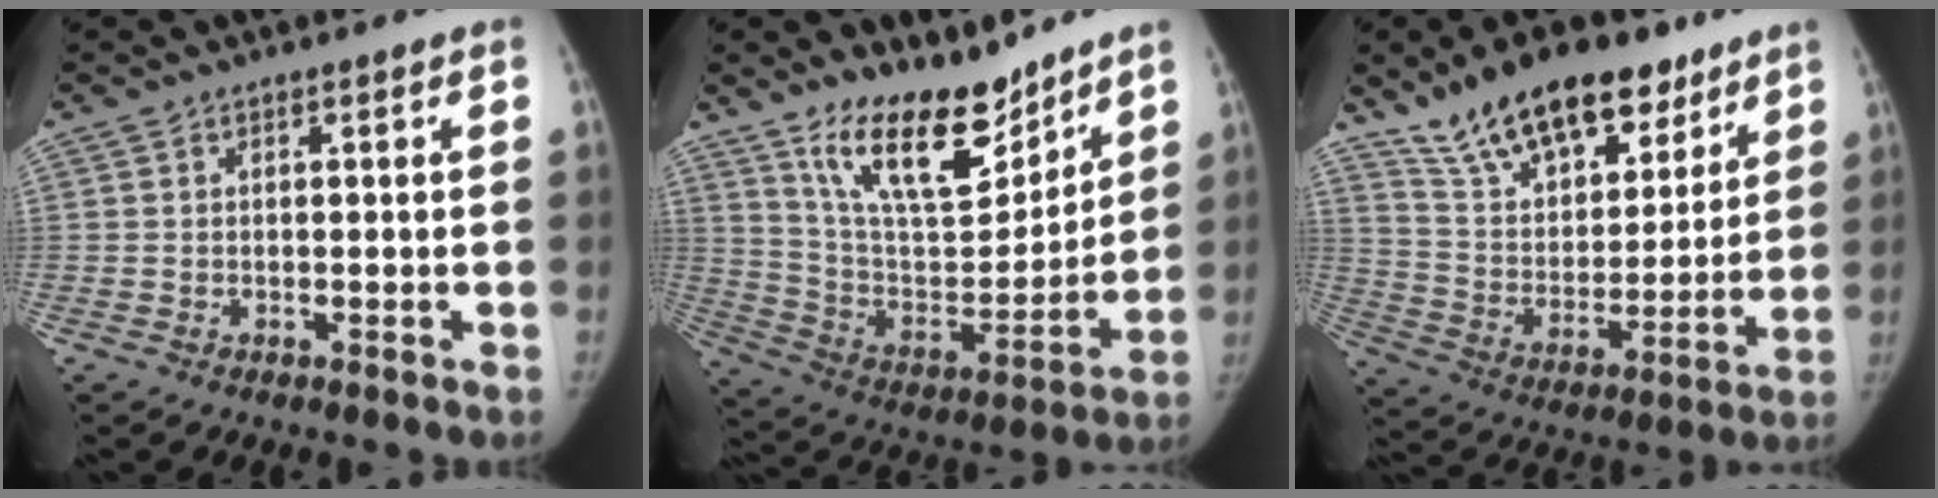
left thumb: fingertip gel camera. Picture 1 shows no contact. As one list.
[{"total": 18.4, "force": [13.6, 7.2, 10.1], "torque": [-0.127, -0.089, 0.246]}, {"total": 22.2, "force": [15.4, 10.4, 12.1], "torque": [-0.158, -0.052, 0.264]}]